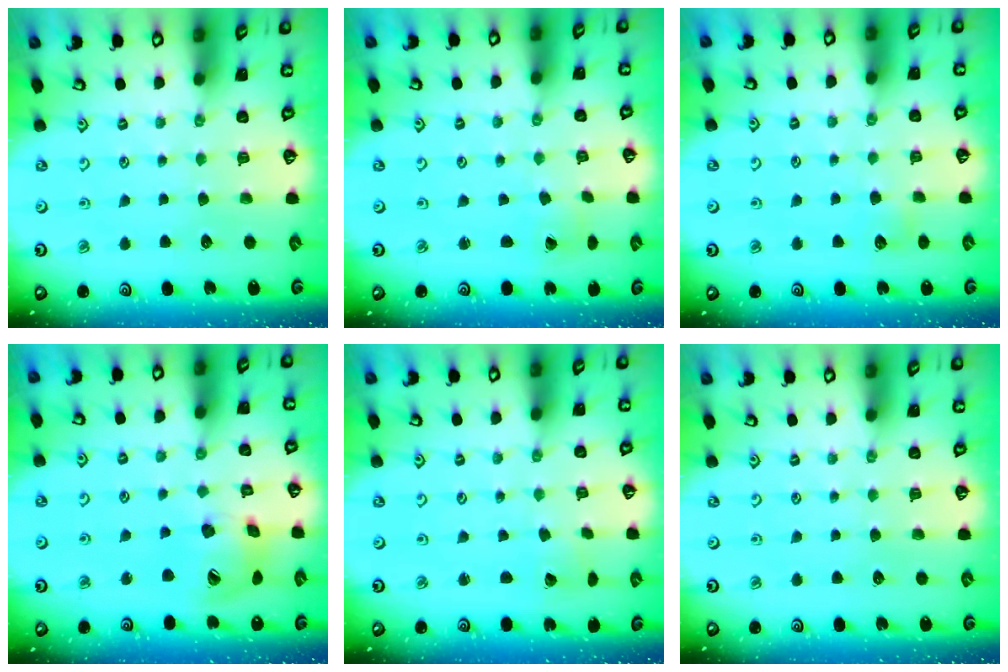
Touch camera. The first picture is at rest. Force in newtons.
{"total": 1.5, "press": 1.5, "slide": 0.1}
{"total": 3.9, "press": 3.9, "slide": 0.4}
{"total": 17.2, "press": 17.0, "slide": 2.8}
{"total": 2.4, "press": 2.4, "slide": 0.1}
{"total": 0.0}